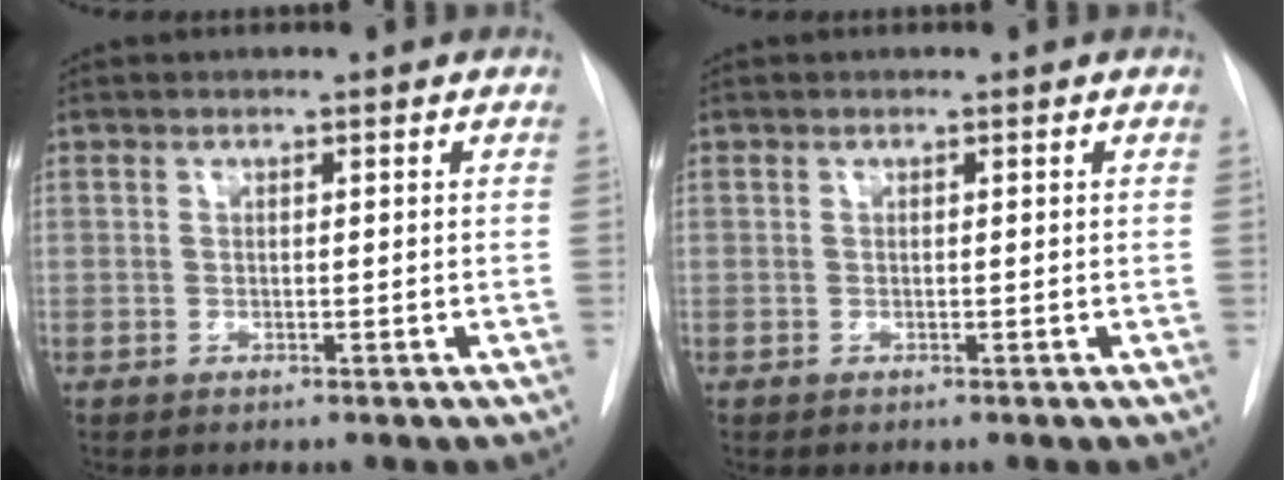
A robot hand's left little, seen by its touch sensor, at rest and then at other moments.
{"total": 0.0}